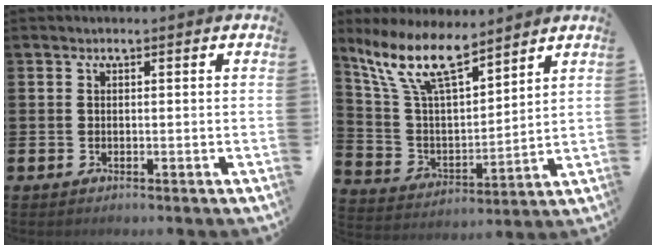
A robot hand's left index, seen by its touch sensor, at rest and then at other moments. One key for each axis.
{"total": 11.5, "fx": 9.2, "fy": 3.1, "fz": 6.3, "tx": -0.159, "ty": -0.039, "tz": 0.166}